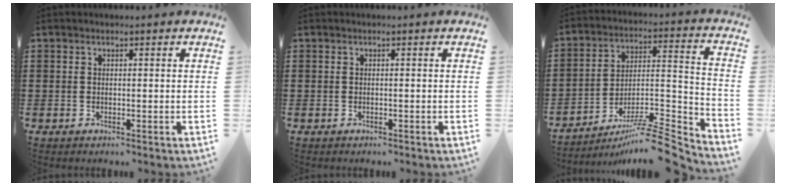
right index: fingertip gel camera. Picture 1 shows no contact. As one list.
[{"total": 0.0}, {"total": 8.7, "force": [-7.2, 1.0, 4.8], "torque": [-0.069, 0.012, -0.141]}]